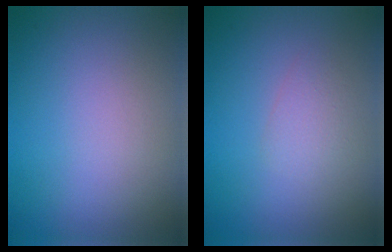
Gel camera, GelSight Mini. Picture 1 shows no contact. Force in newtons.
{"total": 1.4, "press": 1.4, "slide": 0.1}